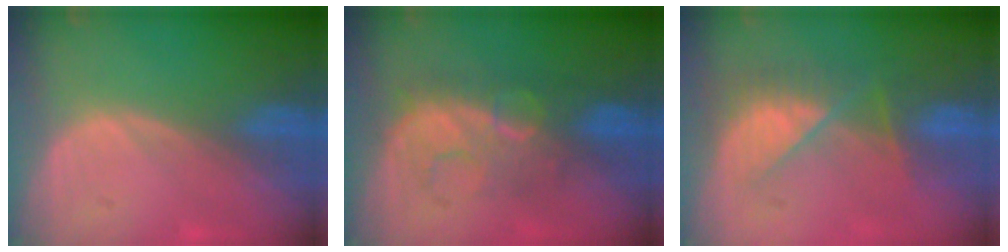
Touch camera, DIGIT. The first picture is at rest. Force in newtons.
{"total": 8.0, "press": 7.7, "slide": 2.0}
{"total": 8.0, "press": 7.1, "slide": 3.6}